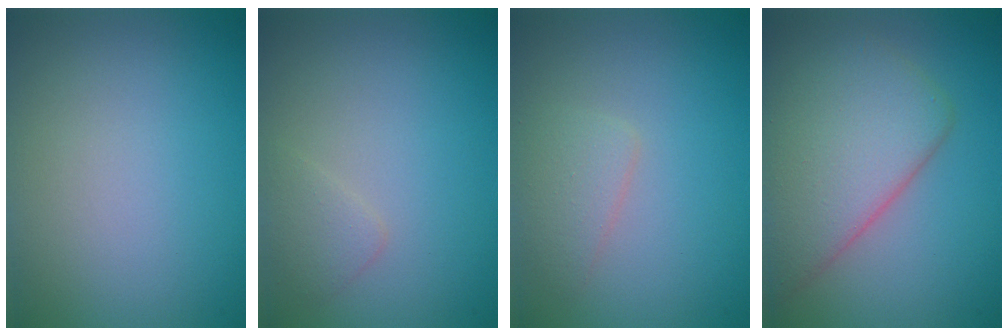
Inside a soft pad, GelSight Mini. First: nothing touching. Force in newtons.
{"total": 1.2, "press": 1.2, "slide": 0.1}
{"total": 1.9, "press": 1.9, "slide": 0.0}
{"total": 7.3, "press": 7.3, "slide": 0.5}